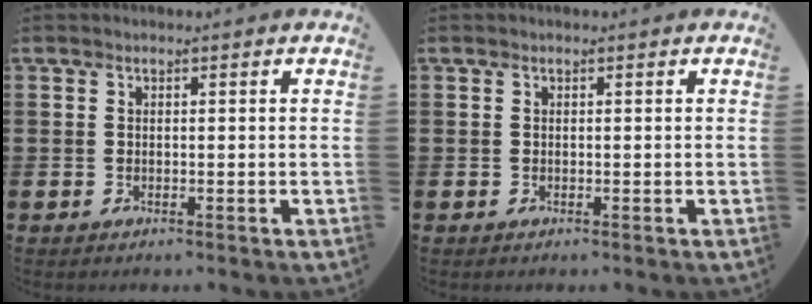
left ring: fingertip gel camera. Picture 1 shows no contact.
{"total": 0.0}